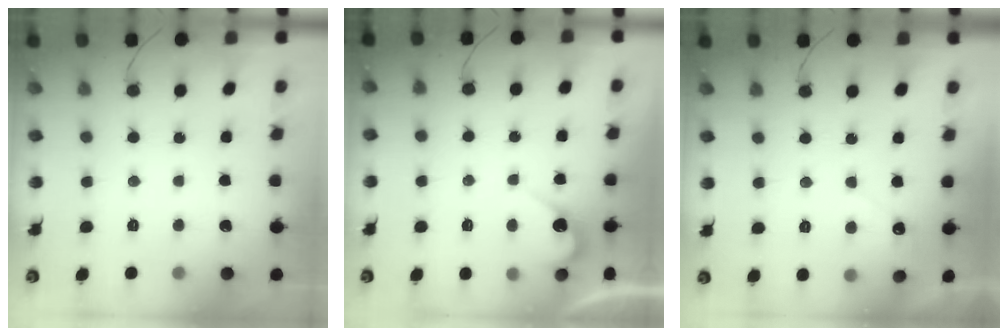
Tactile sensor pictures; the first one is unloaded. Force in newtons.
{"total": 4.1, "press": 4.1, "slide": 0.3}
{"total": 2.8, "press": 2.8, "slide": 0.2}